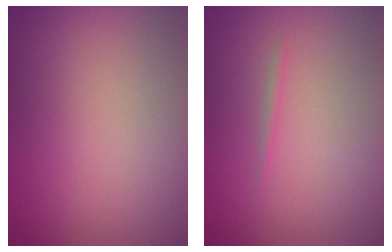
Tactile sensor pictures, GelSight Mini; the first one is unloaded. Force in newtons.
{"total": 0.5, "press": 0.5, "slide": 0.1}